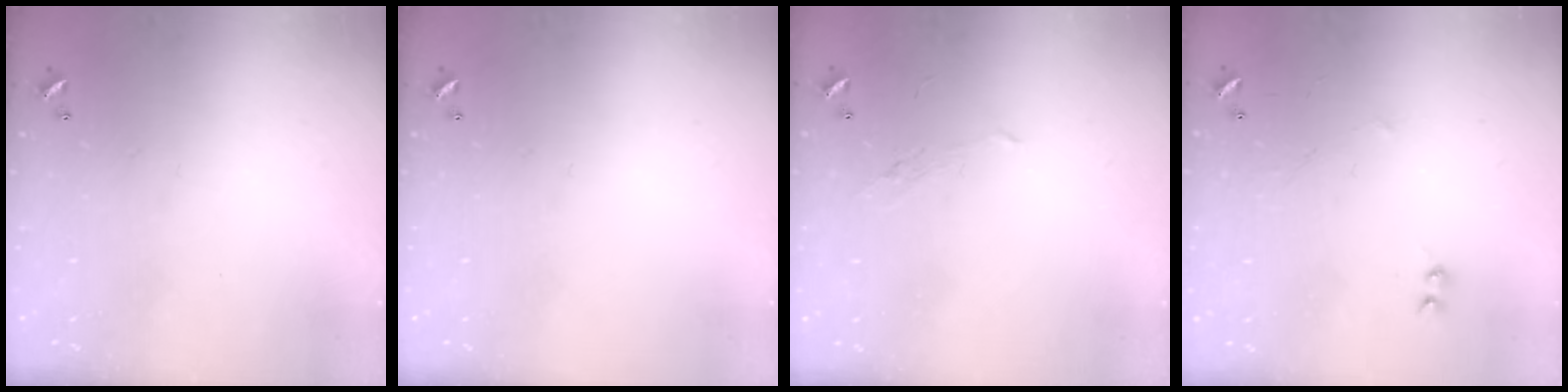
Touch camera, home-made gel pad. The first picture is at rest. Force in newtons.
{"total": 0.0}
{"total": 0.9, "press": 0.5, "slide": 0.7}
{"total": 1.2, "press": 1.2, "slide": 0.3}